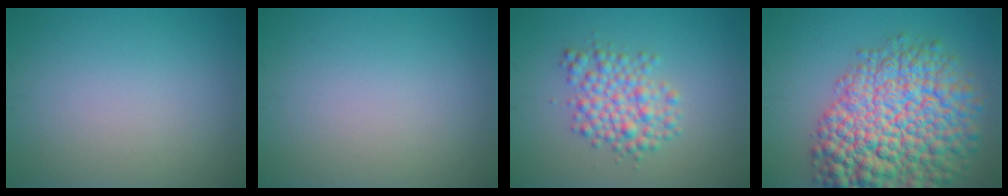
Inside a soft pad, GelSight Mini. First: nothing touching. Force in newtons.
{"total": 0.0}
{"total": 4.0, "press": 4.0, "slide": 0.1}
{"total": 13.3, "press": 13.3, "slide": 0.5}